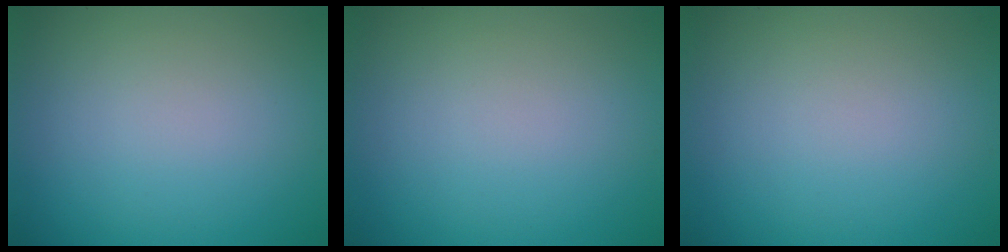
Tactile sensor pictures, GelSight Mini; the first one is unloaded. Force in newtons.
{"total": 0.0}
{"total": 0.0}